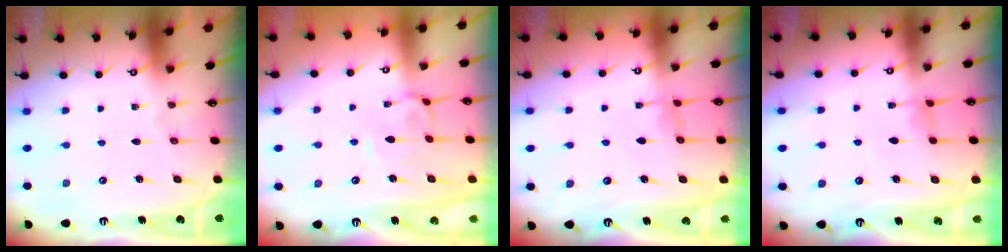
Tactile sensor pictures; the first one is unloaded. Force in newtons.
{"total": 2.4, "press": 2.4, "slide": 0.6}
{"total": 1.6, "press": 1.6, "slide": 0.3}
{"total": 1.5, "press": 1.5, "slide": 0.4}